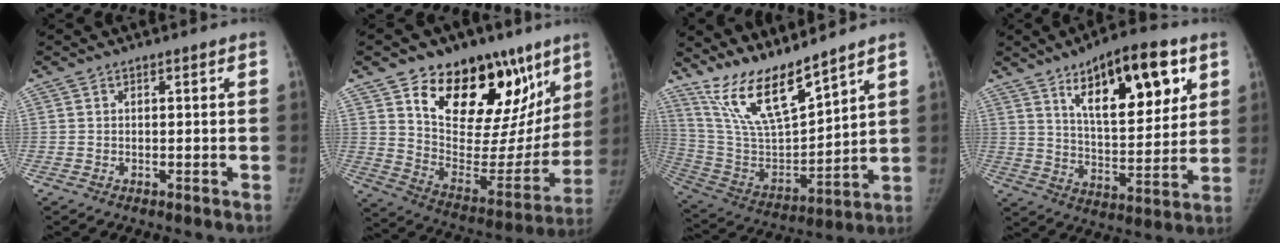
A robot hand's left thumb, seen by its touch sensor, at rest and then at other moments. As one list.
[{"total": 29.0, "force": [16.9, 15.9, 17.4], "torque": [-0.199, -0.056, 0.269]}, {"total": 16.0, "force": [13.0, 3.0, 8.9], "torque": [-0.151, -0.073, 0.264]}, {"total": 19.7, "force": [9.5, 7.7, 15.4], "torque": [-0.186, -0.041, 0.153]}]